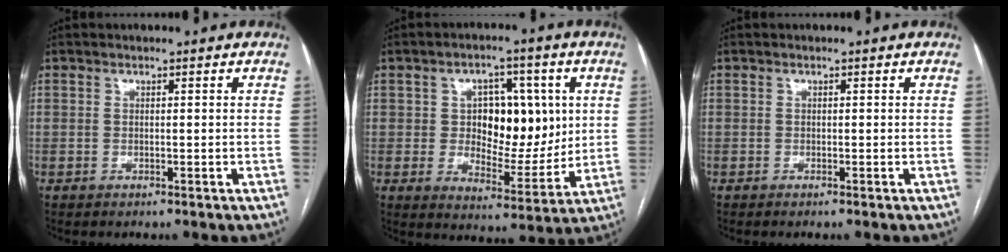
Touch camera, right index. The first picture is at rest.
{"total": 11.8, "force": [1.8, 6.7, 9.6], "torque": [-0.134, 0.014, 0.037]}
{"total": 0.0}